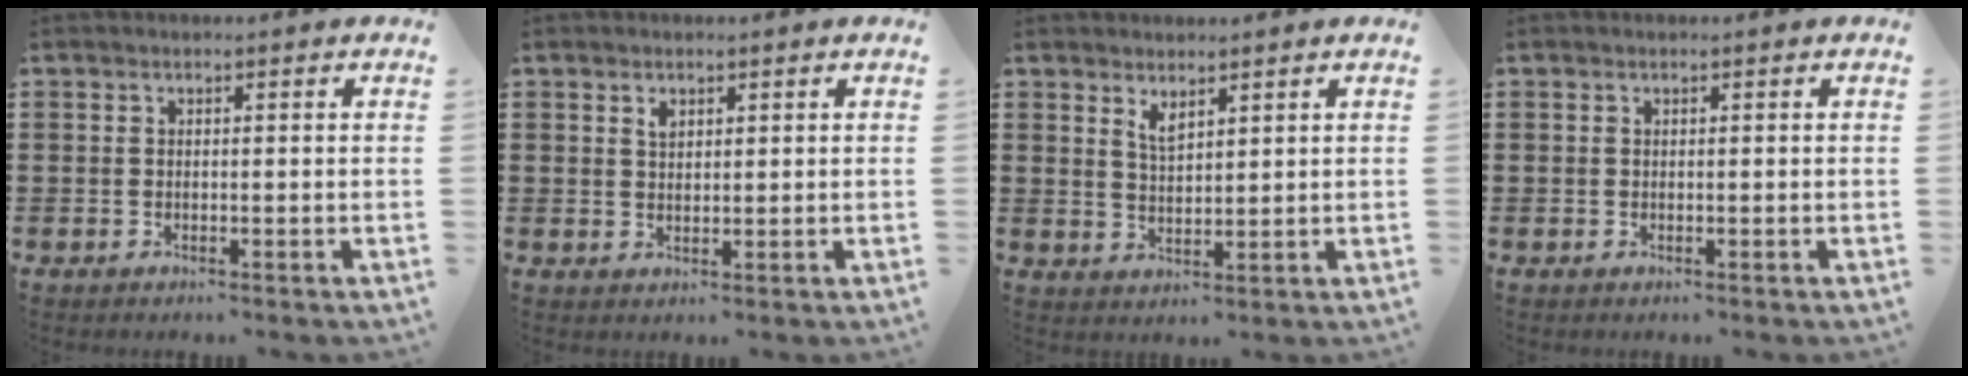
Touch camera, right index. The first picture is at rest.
{"total": 1.5, "force": [1.0, 0.7, 0.9], "torque": [-0.013, -0.003, 0.018]}
{"total": 2.6, "force": [2.0, 0.7, 1.5], "torque": [-0.034, 0.000, 0.037]}
{"total": 0.0}